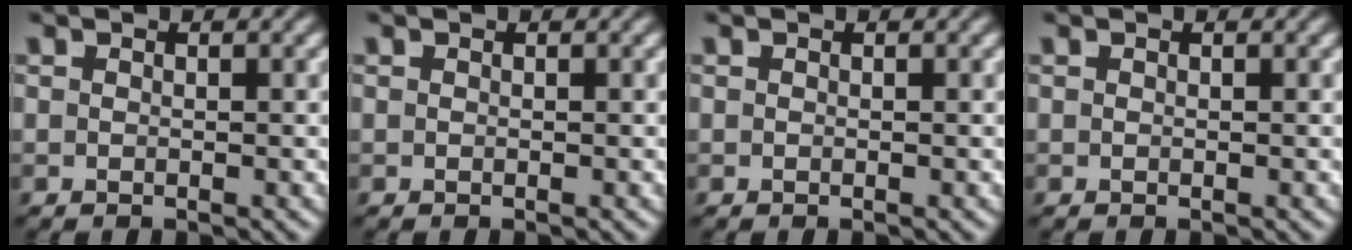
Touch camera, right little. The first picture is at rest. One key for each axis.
{"total": 0.0}
{"total": 0.0}
{"total": 0.0}